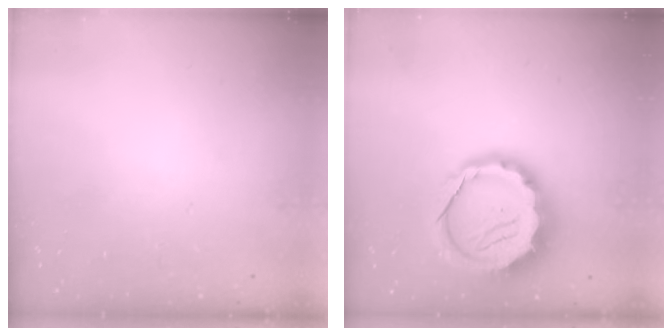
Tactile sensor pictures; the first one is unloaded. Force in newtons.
{"total": 15.1, "press": 14.7, "slide": 3.3}